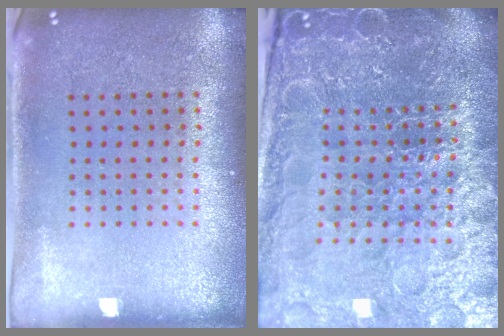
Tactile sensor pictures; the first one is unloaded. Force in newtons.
{"total": 6.1, "press": 5.4, "slide": 2.8}